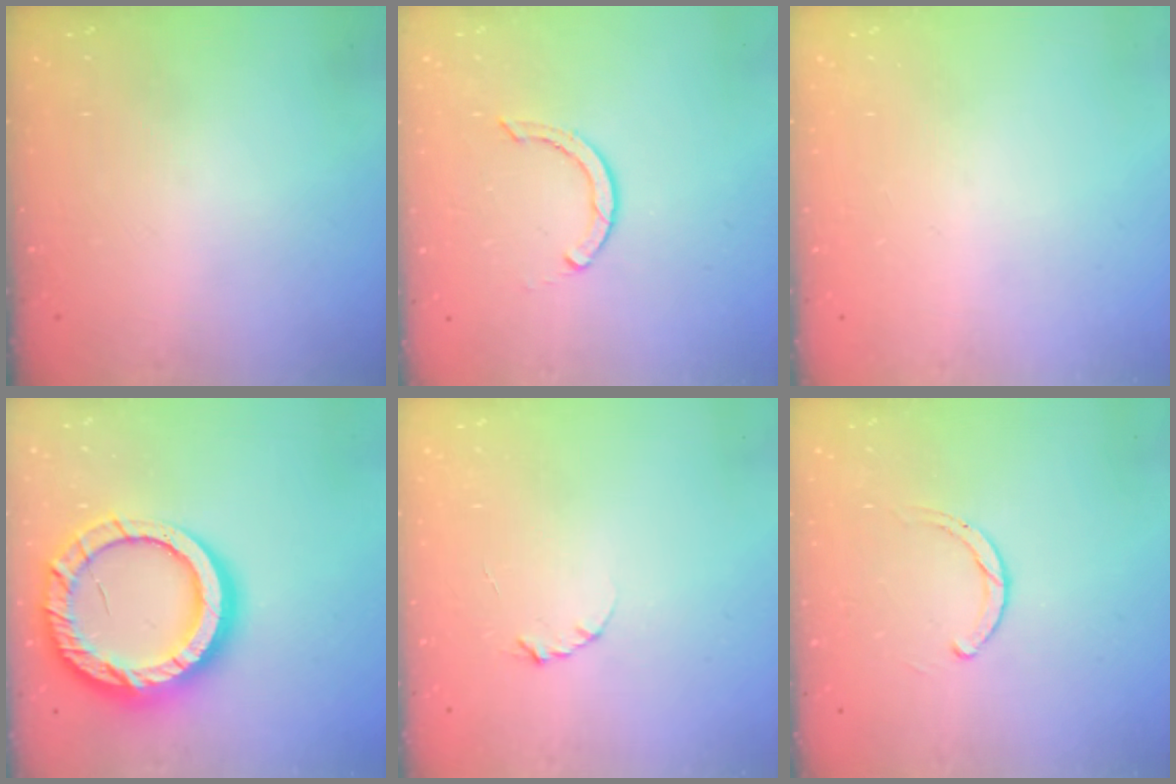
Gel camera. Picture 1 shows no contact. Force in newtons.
{"total": 2.6, "press": 2.6, "slide": 0.1}
{"total": 0.0}
{"total": 21.0, "press": 20.9, "slide": 2.1}
{"total": 2.3, "press": 2.3, "slide": 0.4}
{"total": 1.9, "press": 1.9, "slide": 0.2}